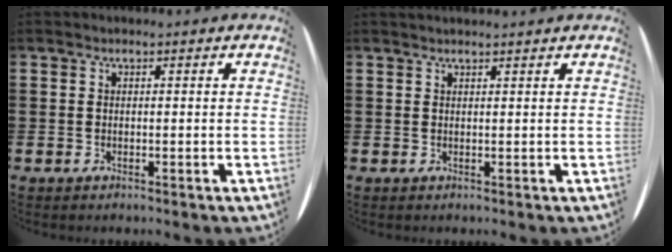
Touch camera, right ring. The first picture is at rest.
{"total": 0.7, "force": [0.7, -0.2, 0.0], "torque": [0.002, -0.001, 0.013]}